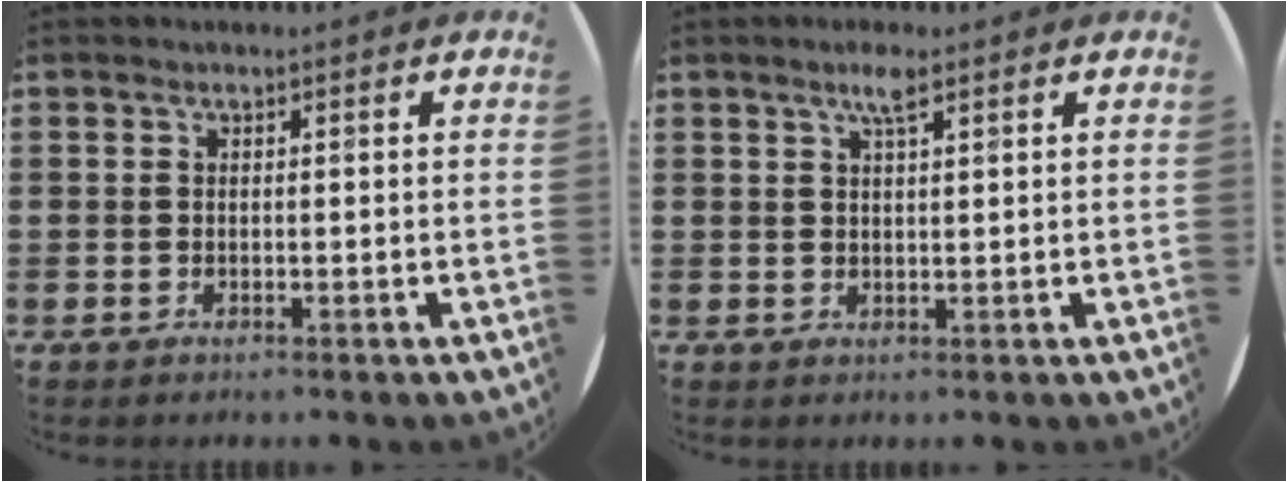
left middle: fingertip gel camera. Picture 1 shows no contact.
{"total": 2.7, "force": [1.8, 0.3, 1.9], "torque": [-0.041, 0.004, 0.032]}